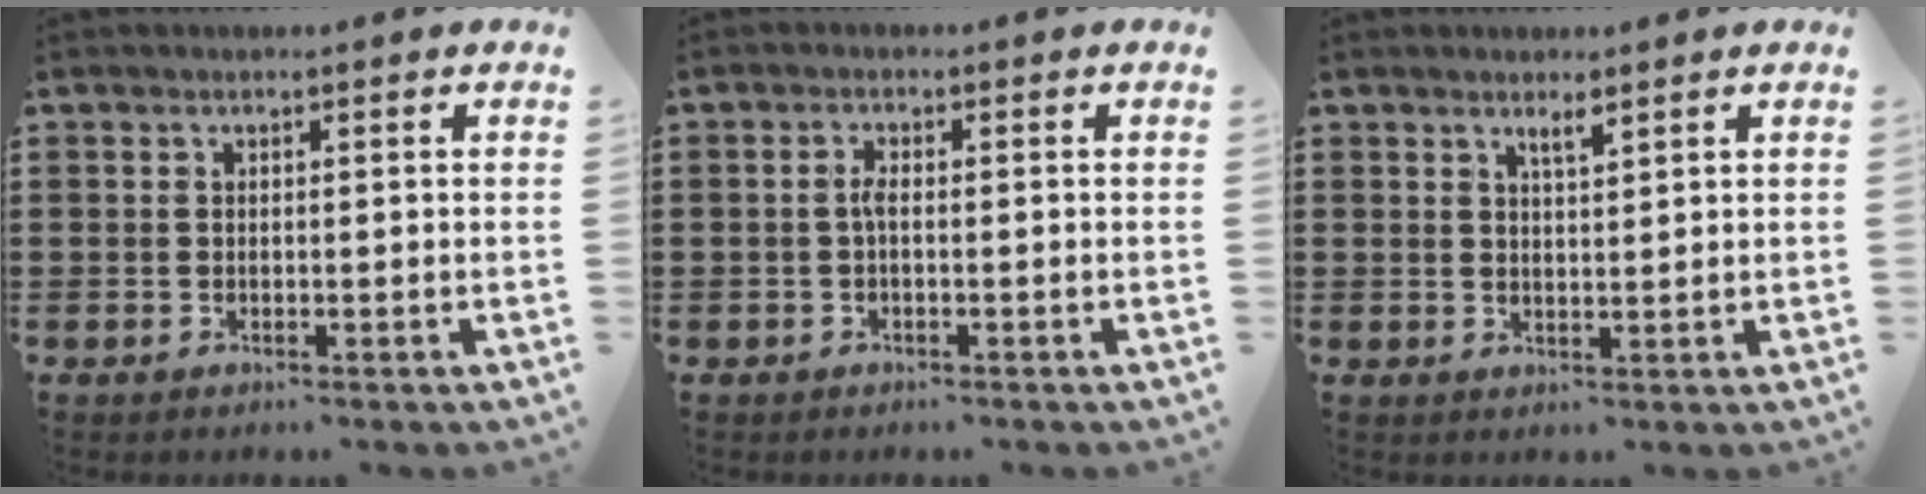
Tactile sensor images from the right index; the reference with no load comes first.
{"total": 1.7, "force": [-0.3, 0.5, 1.6], "torque": [-0.040, -0.001, -0.009]}
{"total": 2.0, "force": [1.6, 0.3, 1.1], "torque": [-0.015, -0.002, 0.025]}